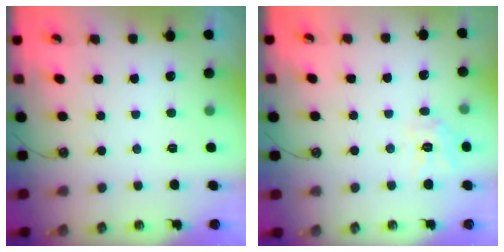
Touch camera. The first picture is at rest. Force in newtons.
{"total": 9.8, "press": 9.7, "slide": 0.9}